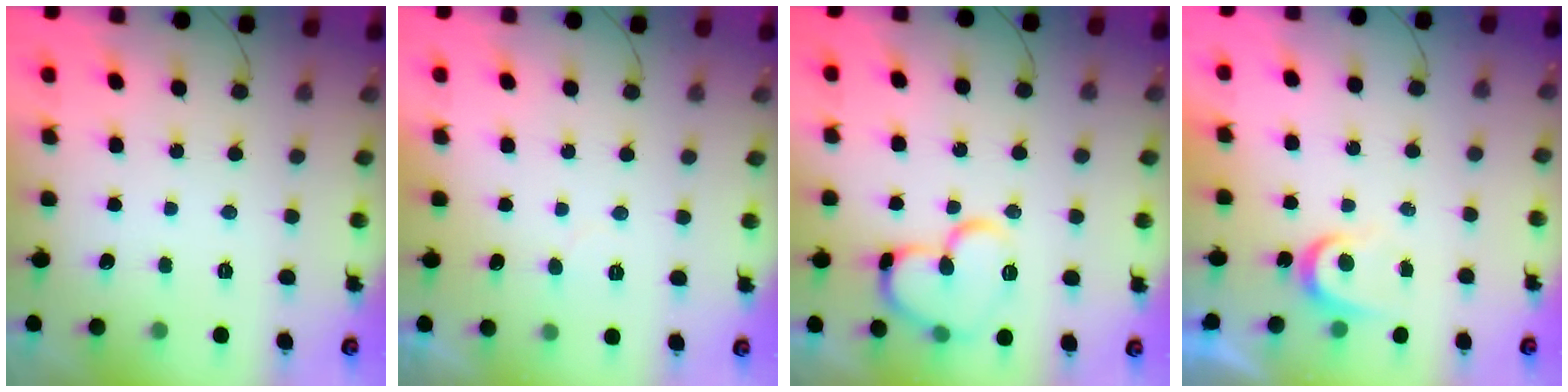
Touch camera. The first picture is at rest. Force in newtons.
{"total": 3.7, "press": 3.6, "slide": 0.3}
{"total": 14.1, "press": 14.0, "slide": 1.7}
{"total": 4.0, "press": 4.0, "slide": 0.5}